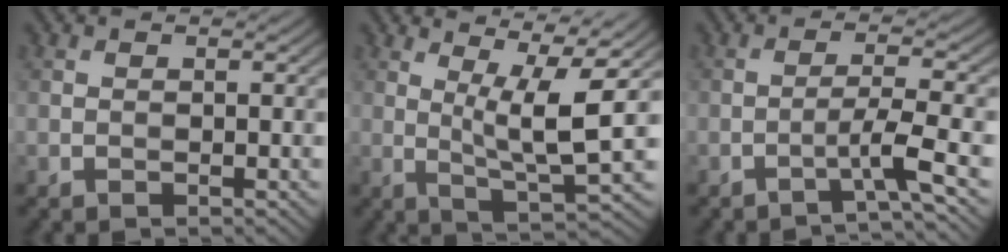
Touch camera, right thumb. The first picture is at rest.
{"total": 8.7, "force": [2.6, 1.4, 8.2], "torque": [-0.146, 0.007, 0.049]}
{"total": 4.3, "force": [-2.3, 0.0, 3.7], "torque": [-0.061, 0.017, -0.061]}